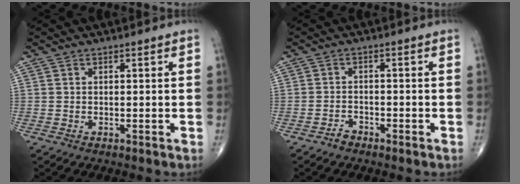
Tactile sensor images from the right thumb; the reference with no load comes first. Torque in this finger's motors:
{"motor_torque": [-0.17, 0.19, 0.06, 0.16, -0.02]}